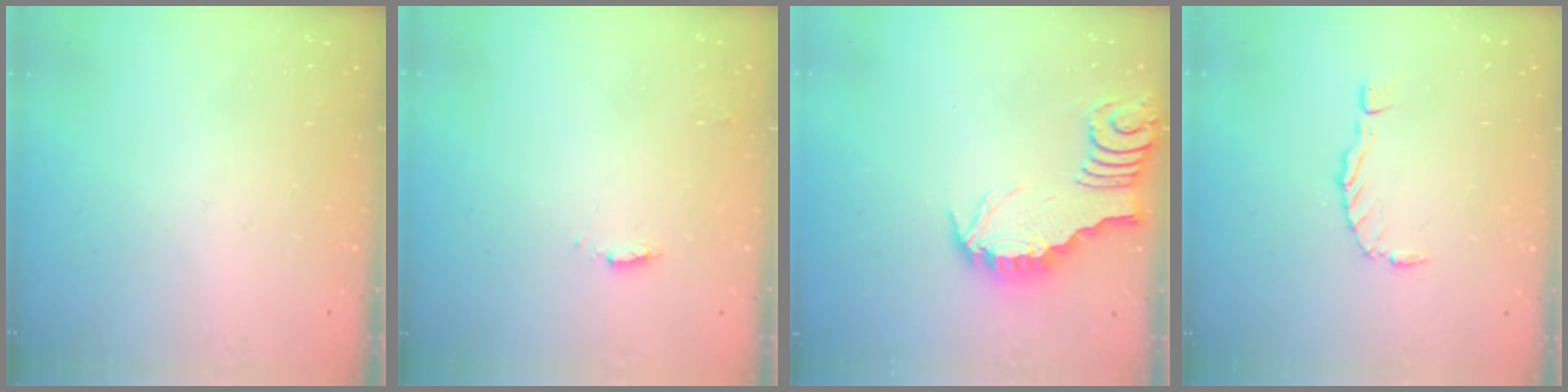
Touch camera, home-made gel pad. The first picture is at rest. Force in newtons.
{"total": 4.4, "press": 4.4, "slide": 0.3}
{"total": 3.3, "press": 3.2, "slide": 0.4}
{"total": 0.0}